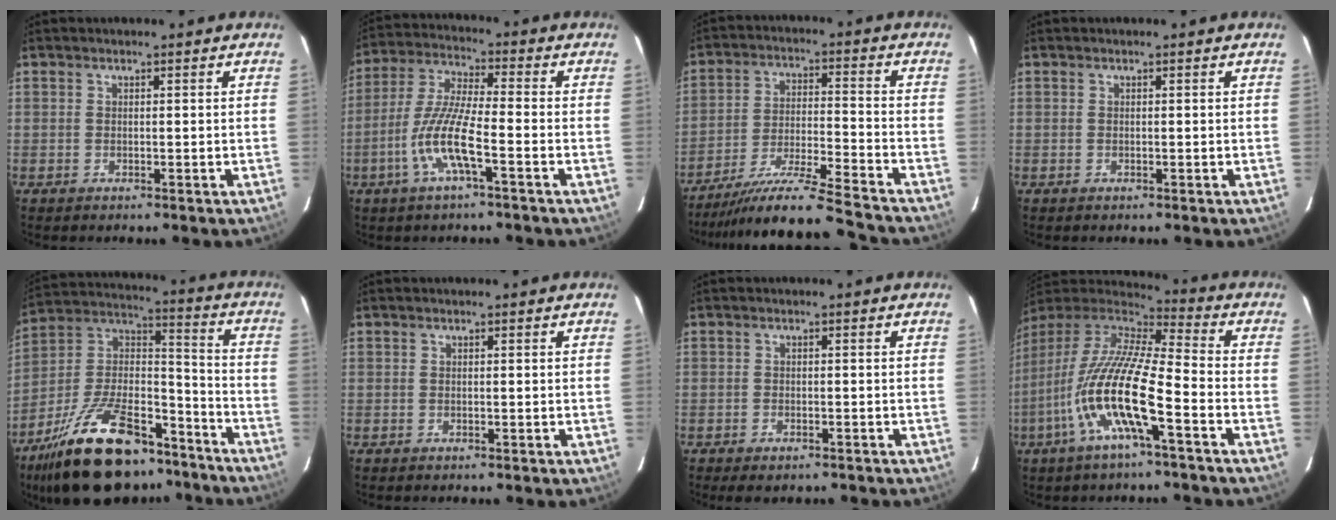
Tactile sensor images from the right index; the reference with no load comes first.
{"total": 10.3, "force": [-4.2, 1.3, 9.3], "torque": [-0.203, -0.003, -0.083]}
{"total": 18.0, "force": [-16.5, -1.0, 7.1], "torque": [-0.145, -0.033, -0.270]}
{"total": 0.0}
{"total": 27.1, "force": [-19.0, 11.8, 15.4], "torque": [-0.297, 0.017, -0.294]}
{"total": 0.0}
{"total": 3.2, "force": [-2.5, 1.3, 1.5], "torque": [-0.037, -0.010, -0.038]}
{"total": 17.3, "force": [-6.7, 2.9, 15.7], "torque": [-0.291, -0.023, -0.136]}